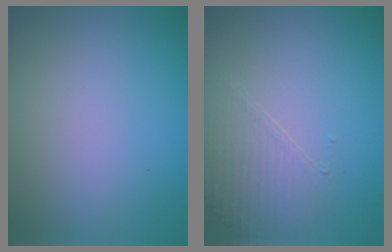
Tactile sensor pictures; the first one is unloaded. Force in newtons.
{"total": 1.7, "press": 0.9, "slide": 1.4}